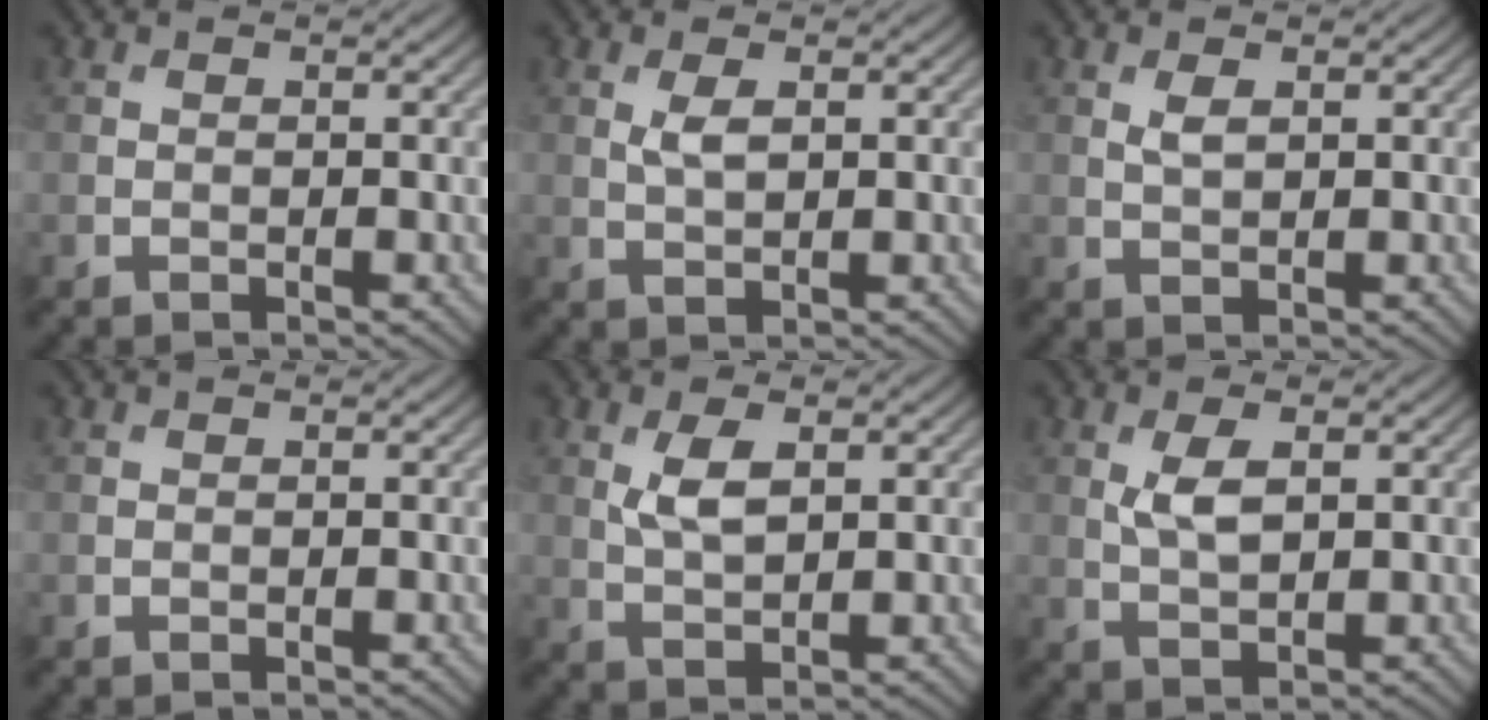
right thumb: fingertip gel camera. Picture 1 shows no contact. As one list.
[{"total": 2.4, "force": [0.8, 1.0, 2.1], "torque": [-0.048, -0.001, 0.017]}, {"total": 1.7, "force": [0.7, 0.7, 1.4], "torque": [-0.033, -0.002, 0.016]}, {"total": 0.0}, {"total": 4.0, "force": [1.3, 1.7, 3.4], "torque": [-0.079, 0.000, 0.029]}, {"total": 3.7, "force": [1.0, 1.5, 3.2], "torque": [-0.074, -0.001, 0.024]}]